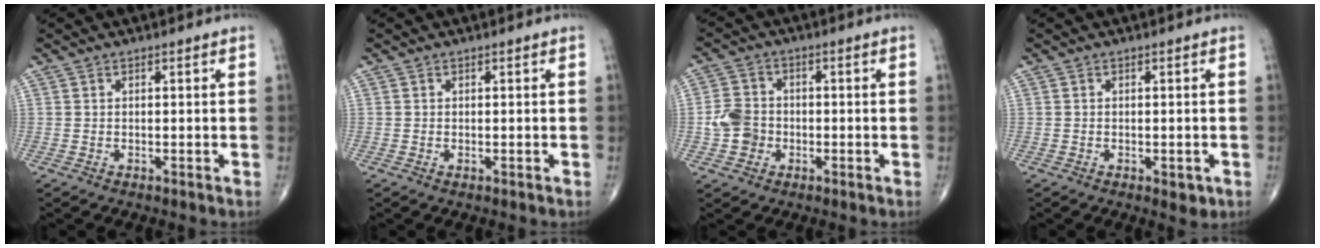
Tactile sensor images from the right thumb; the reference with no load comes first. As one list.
[{"total": 0.0}, {"total": 5.7, "force": [-1.3, 4.9, 2.7], "torque": [-0.038, 0.014, -0.030]}, {"total": 2.2, "force": [-0.8, 1.1, 1.7], "torque": [-0.012, -0.002, -0.008]}]